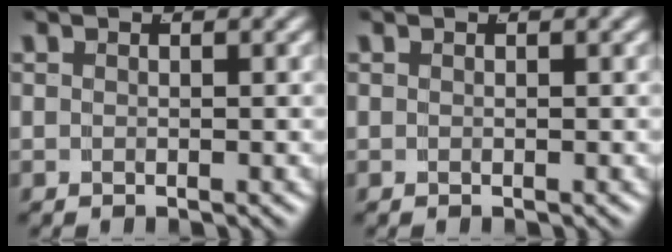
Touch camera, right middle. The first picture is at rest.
{"total": 0.0}